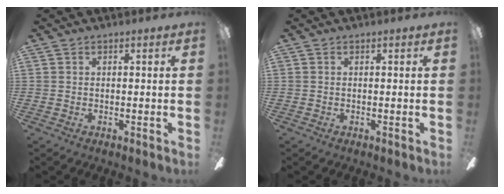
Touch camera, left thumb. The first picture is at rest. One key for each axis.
{"total": 0.0}